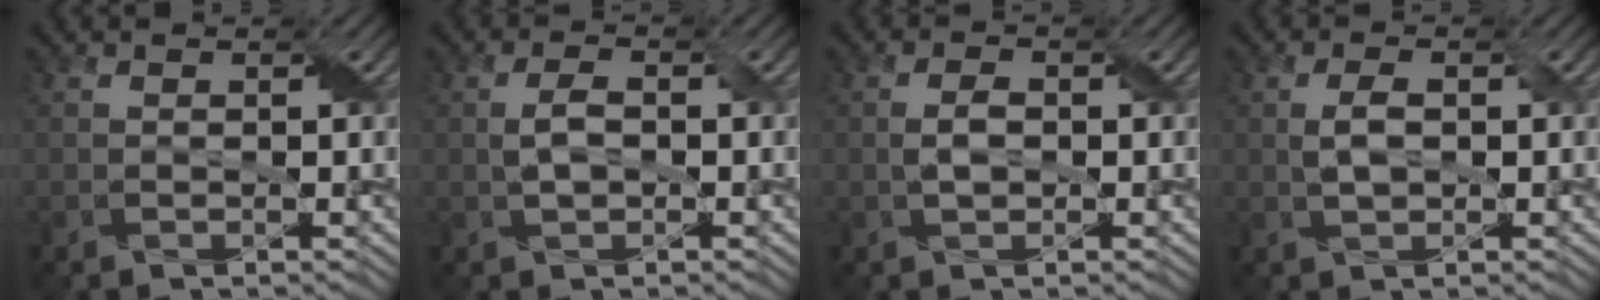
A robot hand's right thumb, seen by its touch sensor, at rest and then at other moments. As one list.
[{"total": 2.7, "force": [-0.2, 1.4, 2.3], "torque": [-0.051, 0.005, -0.004]}, {"total": 2.2, "force": [-0.2, 1.3, 1.8], "torque": [-0.038, 0.002, -0.003]}, {"total": 2.6, "force": [0.1, 1.3, 2.3], "torque": [-0.050, 0.003, 0.001]}]